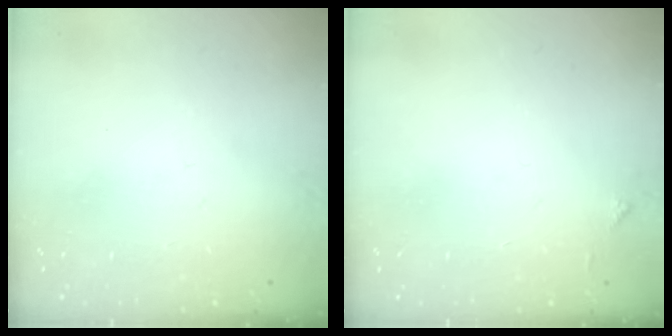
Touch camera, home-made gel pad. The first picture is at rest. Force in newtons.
{"total": 3.8, "press": 3.7, "slide": 0.6}